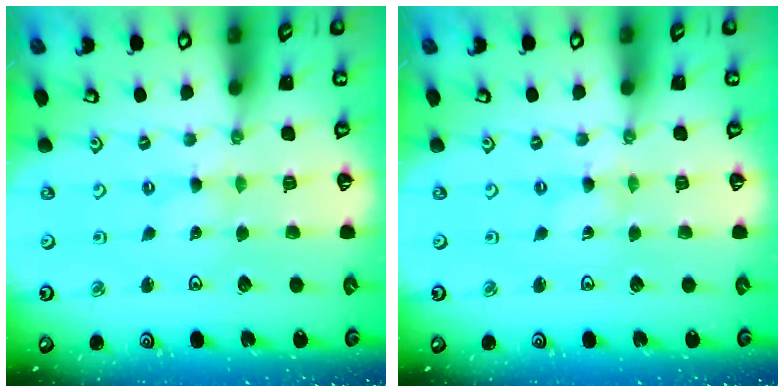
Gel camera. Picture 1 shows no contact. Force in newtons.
{"total": 0.0}